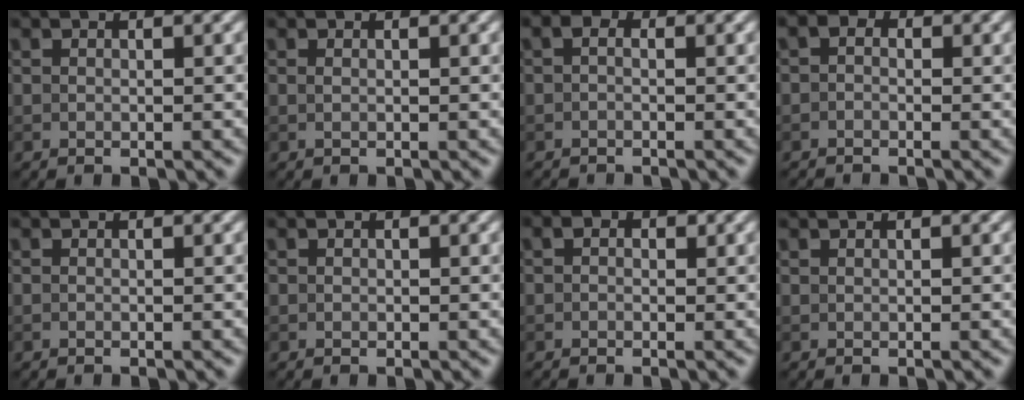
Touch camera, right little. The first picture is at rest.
{"total": 0.0}
{"total": 1.0, "force": [-0.7, 0.5, 0.5], "torque": [-0.011, -0.003, -0.017]}
{"total": 1.3, "force": [-0.7, 0.9, 0.6], "torque": [-0.009, -0.001, -0.021]}
{"total": 0.0}
{"total": 0.0}
{"total": 0.8, "force": [0.0, 0.7, 0.5], "torque": [-0.007, -0.003, -0.006]}
{"total": 0.0}